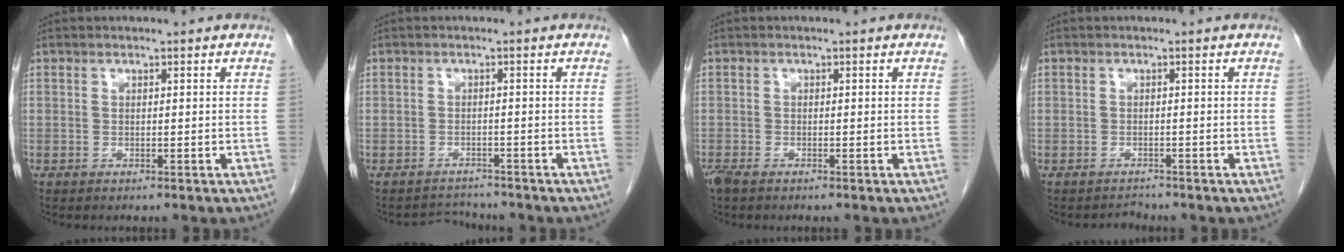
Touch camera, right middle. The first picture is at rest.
{"total": 2.6, "force": [-2.3, 0.4, -1.1], "torque": [0.017, -0.005, -0.037]}
{"total": 2.2, "force": [-1.7, 0.8, 1.2], "torque": [-0.033, -0.007, -0.030]}
{"total": 1.2, "force": [-1.0, 0.2, -0.7], "torque": [0.009, -0.007, -0.018]}